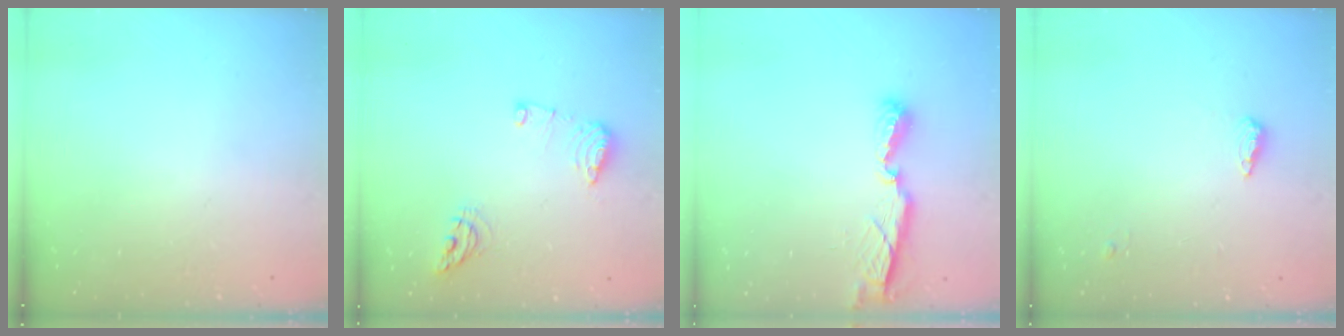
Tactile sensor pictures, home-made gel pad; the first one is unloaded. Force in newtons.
{"total": 9.0, "press": 8.9, "slide": 0.9}
{"total": 7.7, "press": 7.7, "slide": 0.2}
{"total": 5.0, "press": 4.9, "slide": 1.1}